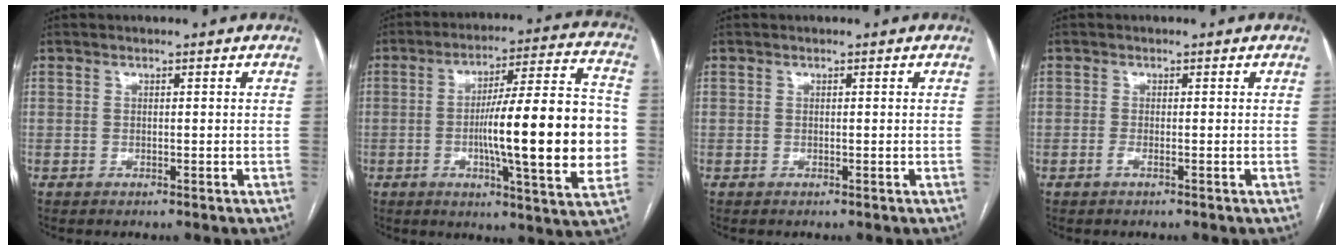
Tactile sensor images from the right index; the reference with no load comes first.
{"total": 21.3, "force": [-2.5, 1.7, 21.0], "torque": [-0.282, 0.014, -0.038]}
{"total": 0.0}
{"total": 0.7, "force": [-0.3, 0.0, 0.6], "torque": [-0.012, -0.001, -0.007]}